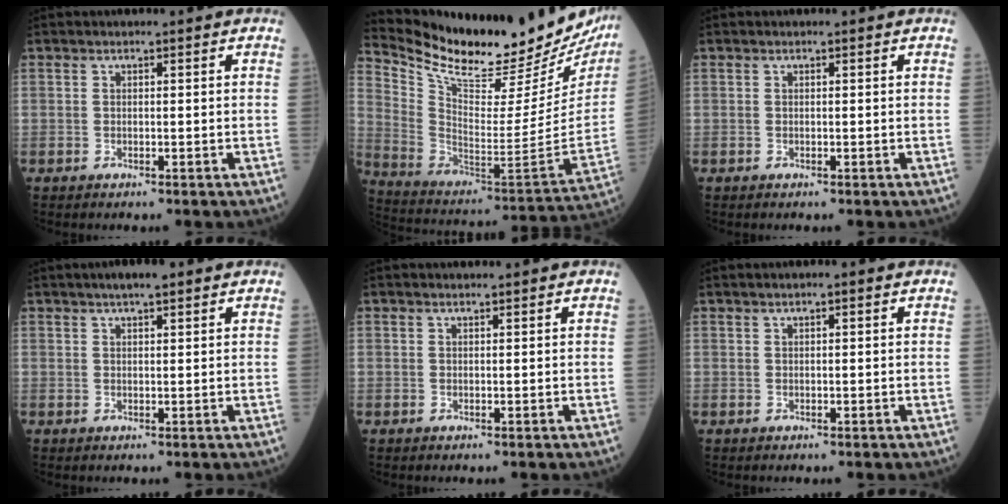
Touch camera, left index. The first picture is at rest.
{"total": 28.7, "force": [25.2, 5.2, 12.8], "torque": [-0.224, -0.087, 0.363]}
{"total": 0.0}
{"total": 3.8, "force": [2.7, 0.7, 2.6], "torque": [-0.044, 0.015, 0.042]}
{"total": 1.1, "force": [1.0, 0.0, 0.3], "torque": [-0.007, 0.005, 0.018]}
{"total": 1.3, "force": [0.8, 0.2, 1.0], "torque": [-0.020, 0.008, 0.012]}